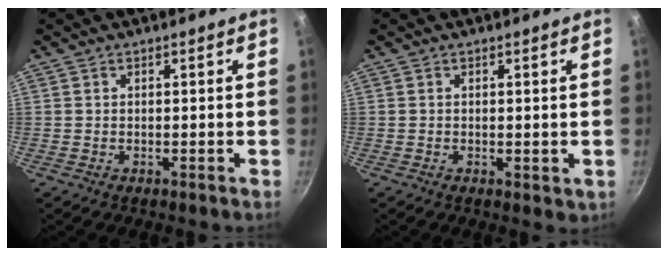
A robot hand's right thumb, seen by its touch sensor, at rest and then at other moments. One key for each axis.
{"total": 3.2, "fx": -0.7, "fy": 1.6, "fz": 2.6, "tx": -0.031, "ty": -0.012, "tz": -0.008}